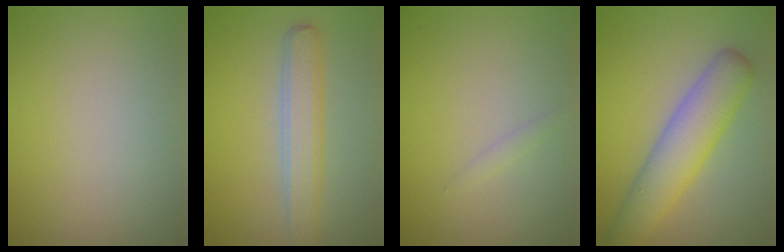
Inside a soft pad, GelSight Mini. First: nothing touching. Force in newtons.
{"total": 3.3, "press": 3.2, "slide": 0.3}
{"total": 0.6, "press": 0.6, "slide": 0.0}
{"total": 5.5, "press": 5.5, "slide": 0.2}